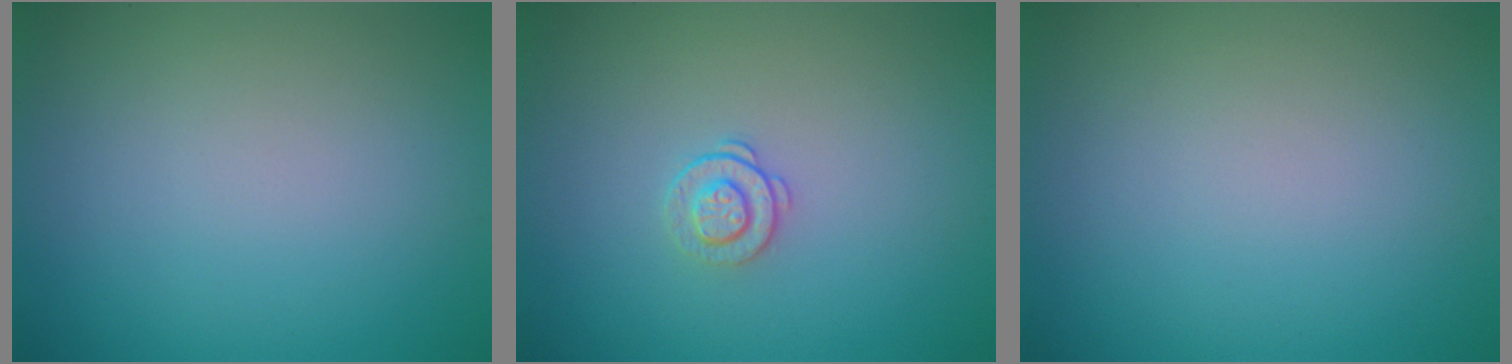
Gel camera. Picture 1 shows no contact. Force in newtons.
{"total": 1.4, "press": 0.9, "slide": 1.0}
{"total": 0.0}